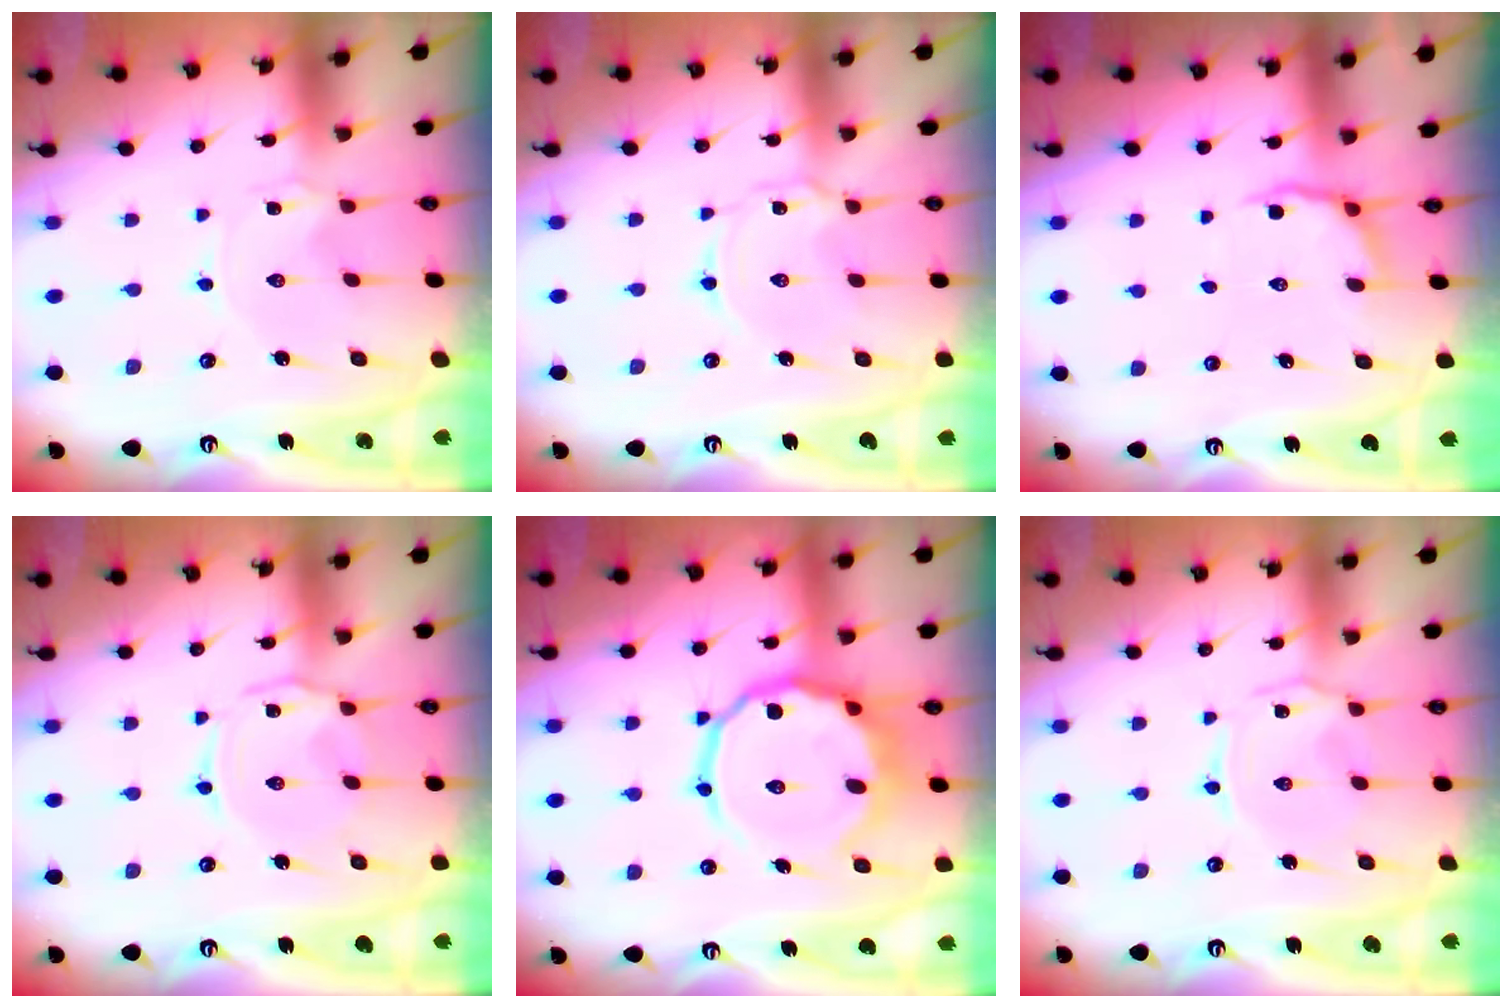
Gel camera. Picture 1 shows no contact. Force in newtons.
{"total": 2.0, "press": 2.0, "slide": 0.2}
{"total": 5.0, "press": 4.3, "slide": 2.4}
{"total": 3.8, "press": 3.8, "slide": 0.5}
{"total": 14.4, "press": 14.3, "slide": 1.7}
{"total": 1.5, "press": 1.4, "slide": 0.5}